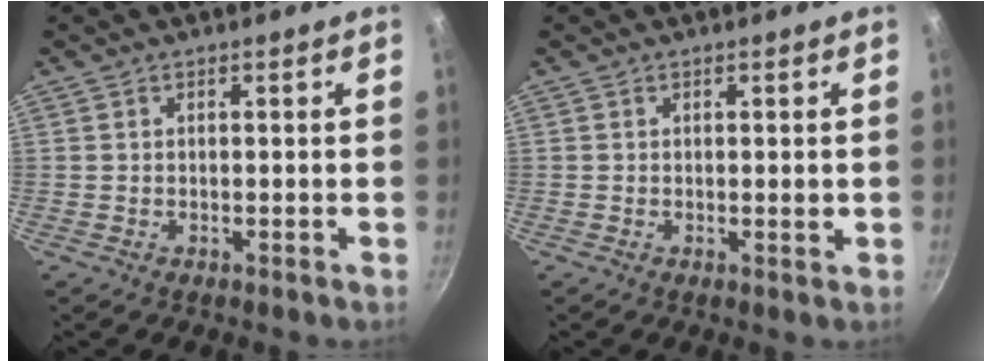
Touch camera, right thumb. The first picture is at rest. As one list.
[{"total": 0.0}]